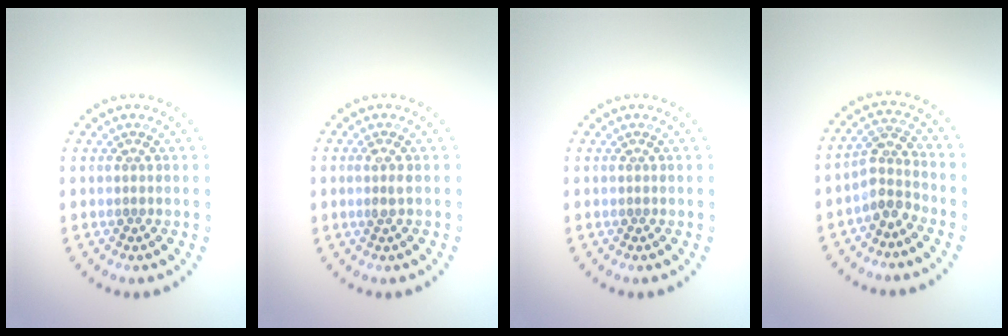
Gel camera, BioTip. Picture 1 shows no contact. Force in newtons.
{"total": 1.1, "press": 0.9, "slide": 0.6}
{"total": 0.0}
{"total": 2.6, "press": 2.0, "slide": 1.7}